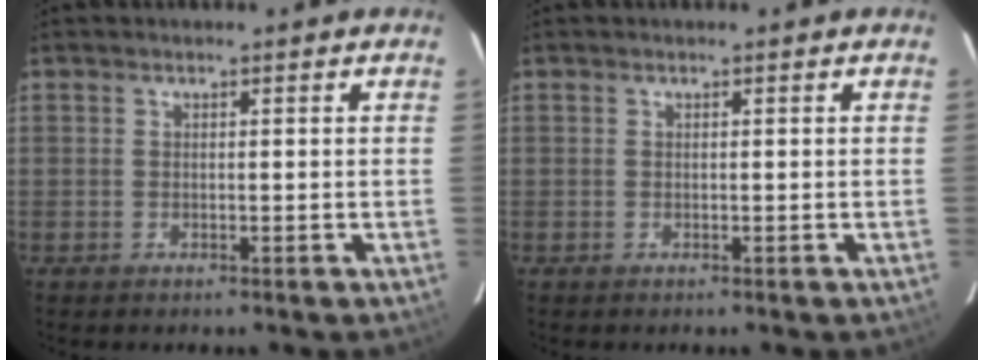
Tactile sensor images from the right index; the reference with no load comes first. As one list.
[{"total": 0.0}]